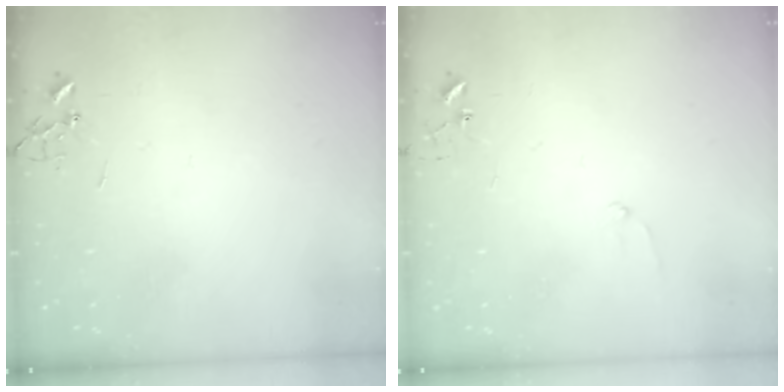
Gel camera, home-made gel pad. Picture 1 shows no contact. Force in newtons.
{"total": 6.6, "press": 6.6, "slide": 0.8}